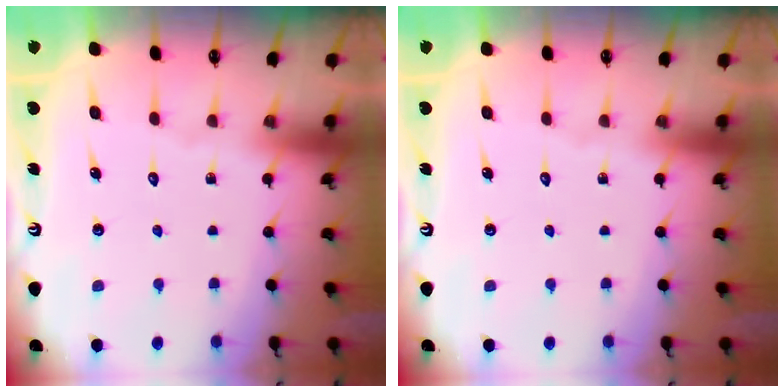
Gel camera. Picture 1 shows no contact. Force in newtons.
{"total": 0.0}